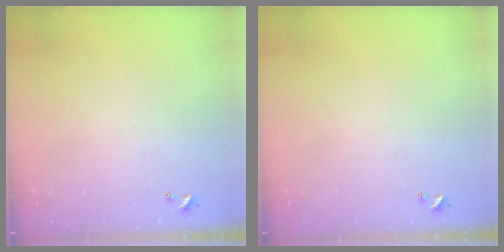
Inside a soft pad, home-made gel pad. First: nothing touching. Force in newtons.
{"total": 0.0}